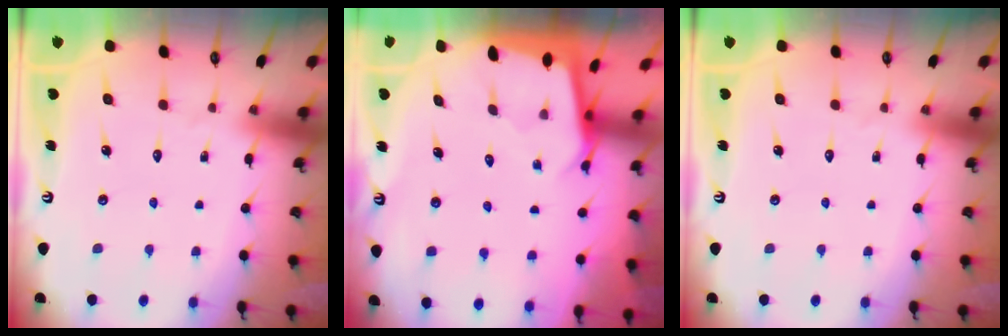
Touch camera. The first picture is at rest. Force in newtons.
{"total": 2.4, "press": 2.4, "slide": 0.1}
{"total": 0.0}